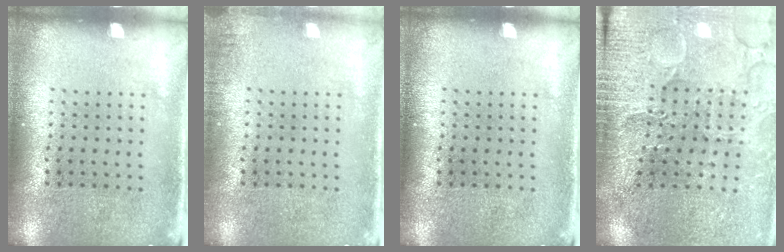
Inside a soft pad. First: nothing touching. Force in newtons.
{"total": 0.9, "press": 0.9, "slide": 0.2}
{"total": 0.0}
{"total": 3.4, "press": 3.4, "slide": 0.4}